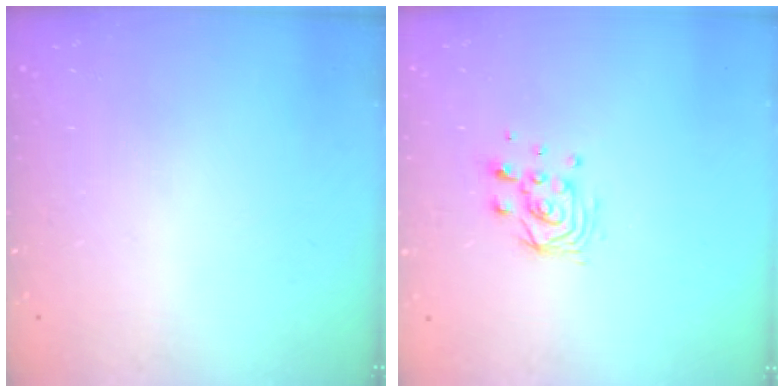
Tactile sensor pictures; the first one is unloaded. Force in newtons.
{"total": 8.2, "press": 8.2, "slide": 0.4}